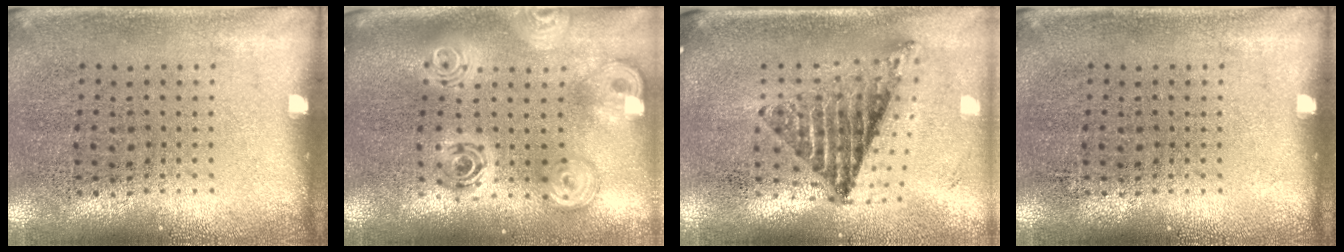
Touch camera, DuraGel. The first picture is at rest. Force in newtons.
{"total": 2.6, "press": 1.9, "slide": 1.8}
{"total": 1.3, "press": 1.2, "slide": 0.6}
{"total": 0.0}